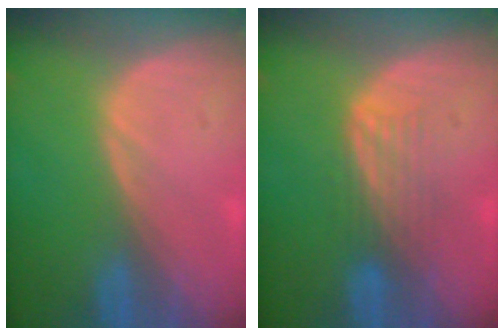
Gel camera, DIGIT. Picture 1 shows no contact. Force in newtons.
{"total": 4.3, "press": 3.6, "slide": 2.3}